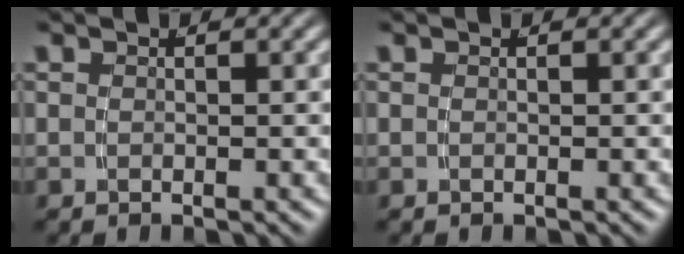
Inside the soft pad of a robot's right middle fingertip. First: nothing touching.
{"total": 0.0}